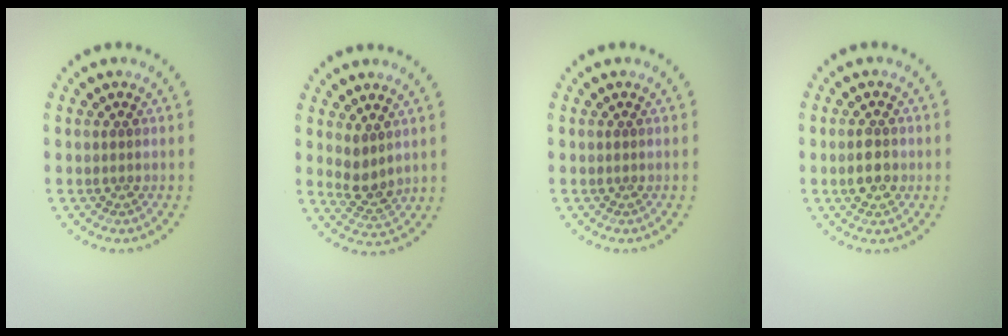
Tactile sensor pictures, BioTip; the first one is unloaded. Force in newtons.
{"total": 2.4, "press": 2.0, "slide": 1.2}
{"total": 0.0}
{"total": 2.7, "press": 2.7, "slide": 0.1}